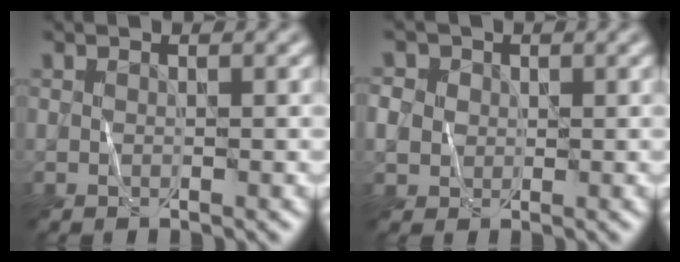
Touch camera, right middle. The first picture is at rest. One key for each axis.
{"total": 2.9, "fx": 0.4, "fy": 2.7, "fz": 1.1, "tx": -0.020, "ty": 0.014, "tz": 0.003}